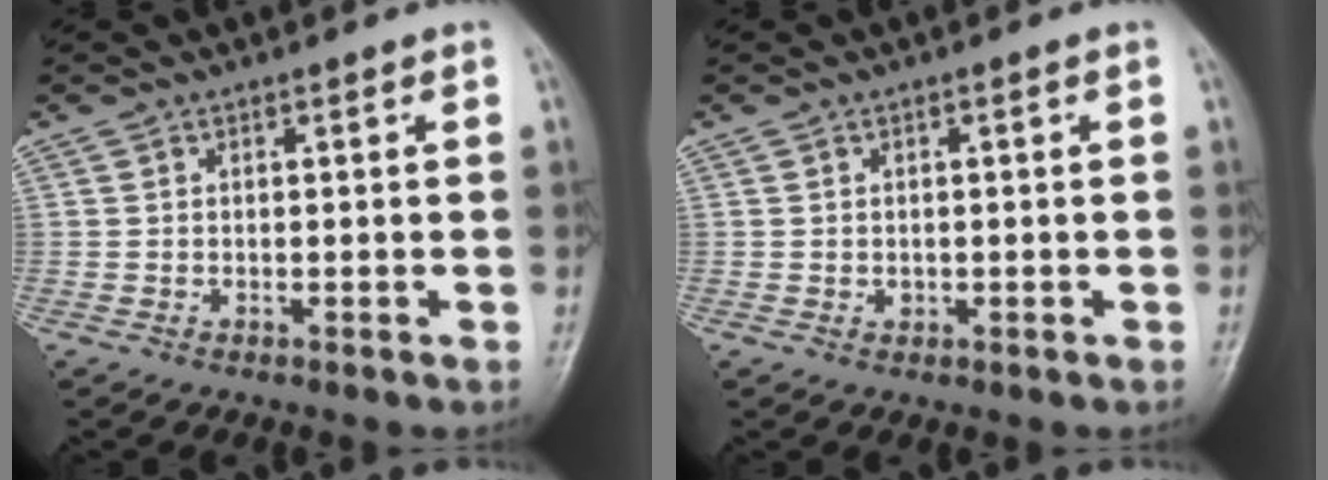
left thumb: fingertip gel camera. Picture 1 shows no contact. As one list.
[{"total": 0.9, "force": [-0.2, 0.8, 0.4], "torque": [0.001, 0.002, -0.002]}]